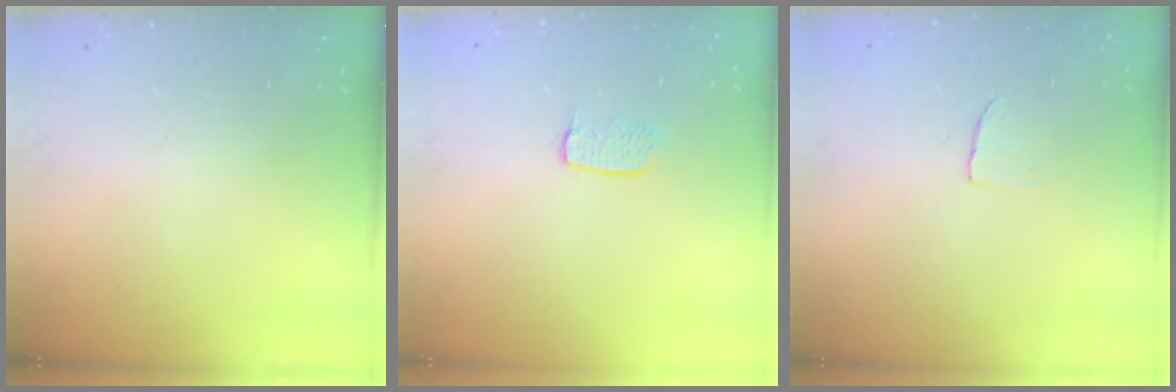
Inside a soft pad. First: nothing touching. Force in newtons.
{"total": 5.6, "press": 5.6, "slide": 0.2}
{"total": 2.4, "press": 2.4, "slide": 0.1}